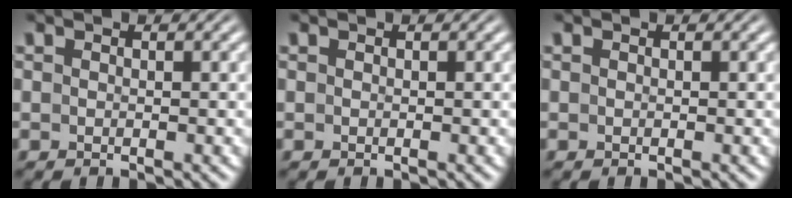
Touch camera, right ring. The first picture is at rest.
{"total": 0.0}
{"total": 0.0}